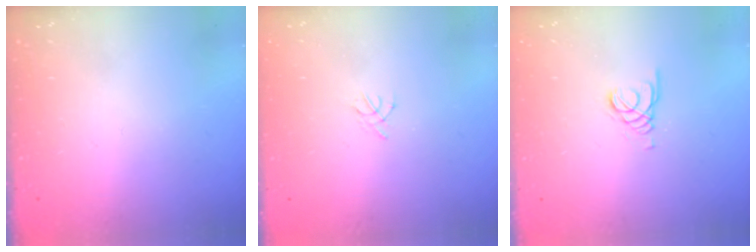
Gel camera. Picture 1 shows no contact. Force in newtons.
{"total": 1.3, "press": 1.2, "slide": 0.4}
{"total": 1.3, "press": 1.3, "slide": 0.1}